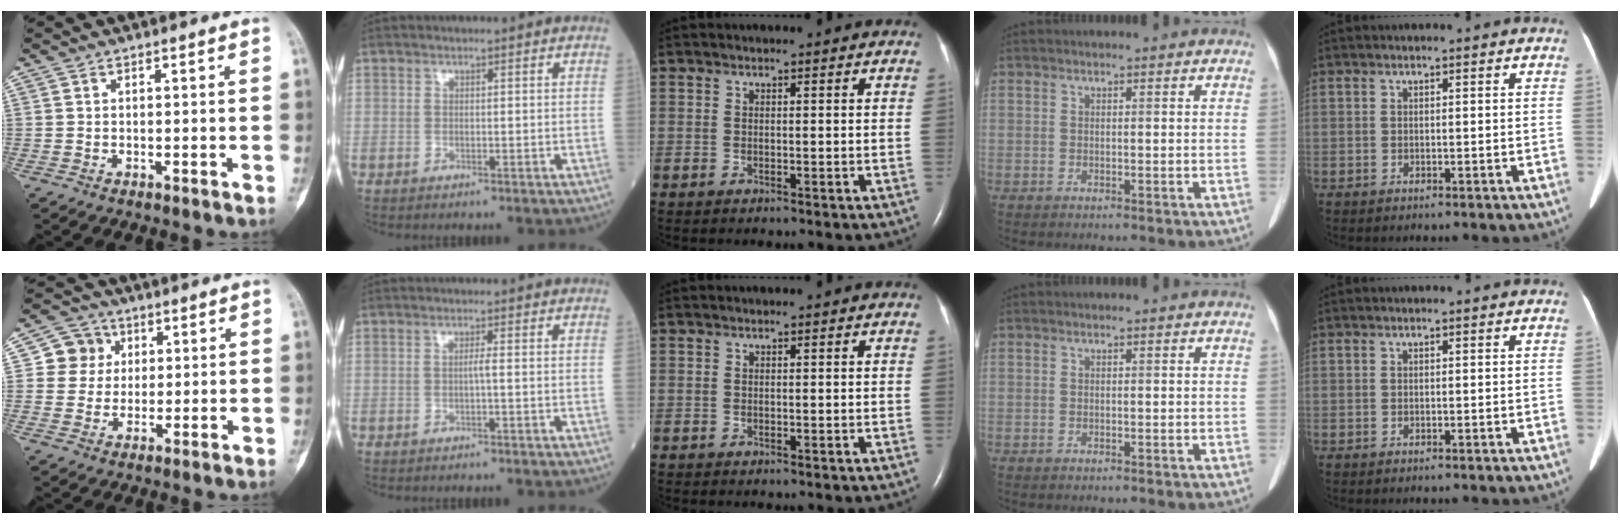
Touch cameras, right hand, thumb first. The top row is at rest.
{"thumb": {"total": 6.6, "force": [1.7, 6.3, 1.2], "torque": [0.021, 0.004, 0.022]}, "index": {"total": 0.9, "force": [-0.2, -0.2, 0.8], "torque": [-0.012, 0.001, -0.005]}}